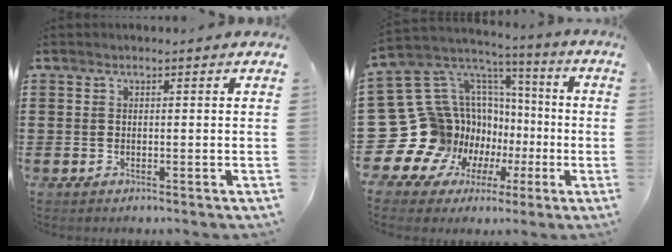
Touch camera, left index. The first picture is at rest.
{"total": 18.1, "force": [-1.8, 16.3, 7.5], "torque": [-0.205, -0.046, 0.028]}